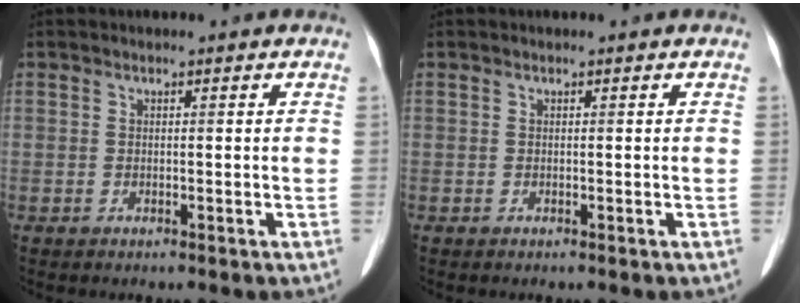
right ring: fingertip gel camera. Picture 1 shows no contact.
{"total": 0.0}